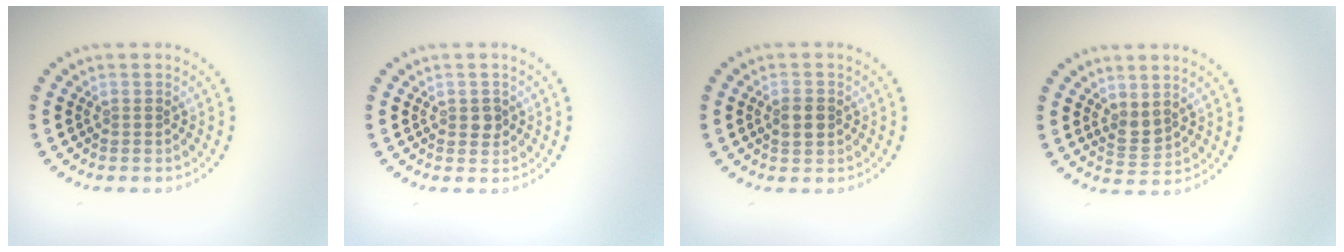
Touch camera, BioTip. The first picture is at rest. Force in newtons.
{"total": 1.3, "press": 1.3, "slide": 0.2}
{"total": 2.0, "press": 2.0, "slide": 0.2}
{"total": 1.7, "press": 1.5, "slide": 0.7}